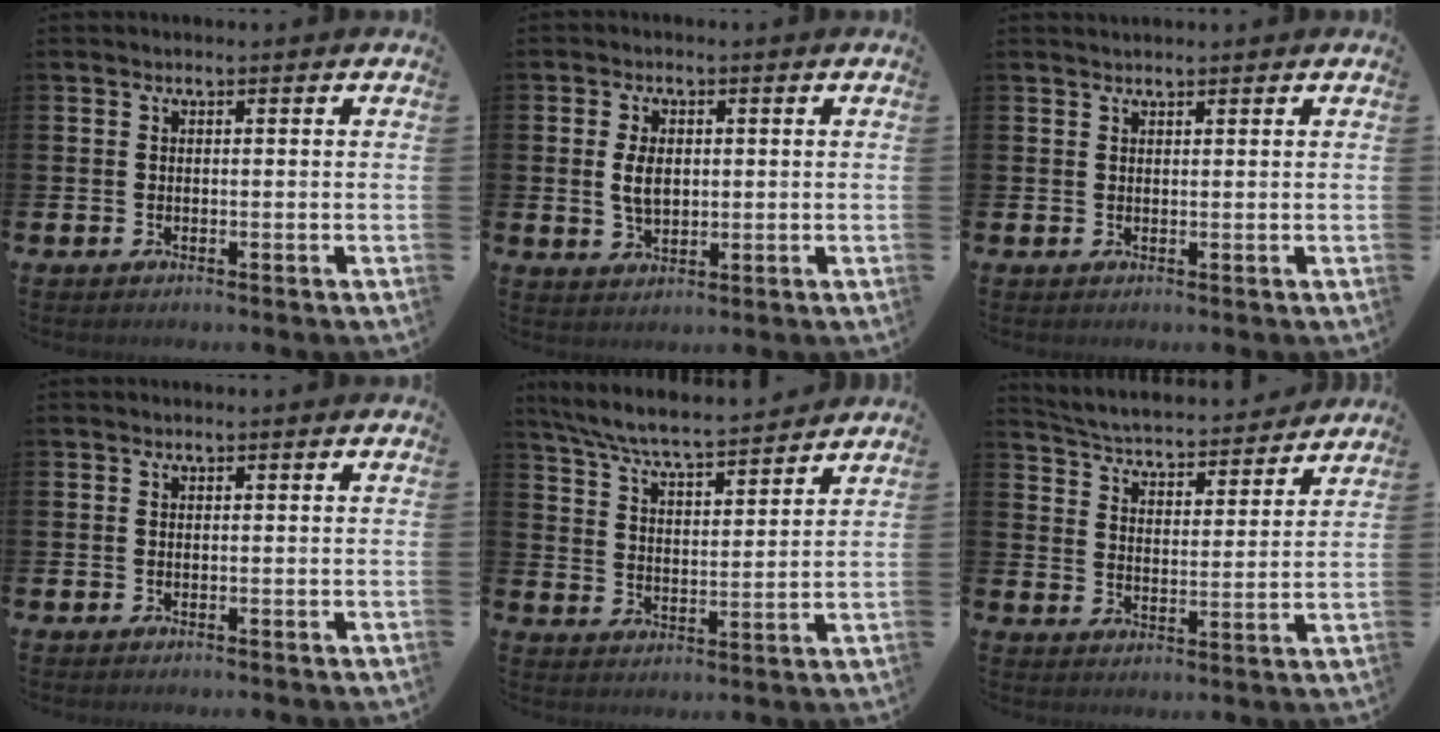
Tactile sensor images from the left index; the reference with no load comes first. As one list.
[{"total": 4.0, "force": [0.6, 2.5, 3.1], "torque": [-0.051, 0.005, 0.007]}, {"total": 0.8, "force": [0.8, 0.1, 0.0], "torque": [0.007, -0.002, 0.013]}, {"total": 0.0}, {"total": 6.9, "force": [6.5, 0.1, 2.1], "torque": [-0.071, -0.046, 0.114]}, {"total": 4.5, "force": [4.4, 0.6, 0.5], "torque": [-0.039, -0.042, 0.070]}]